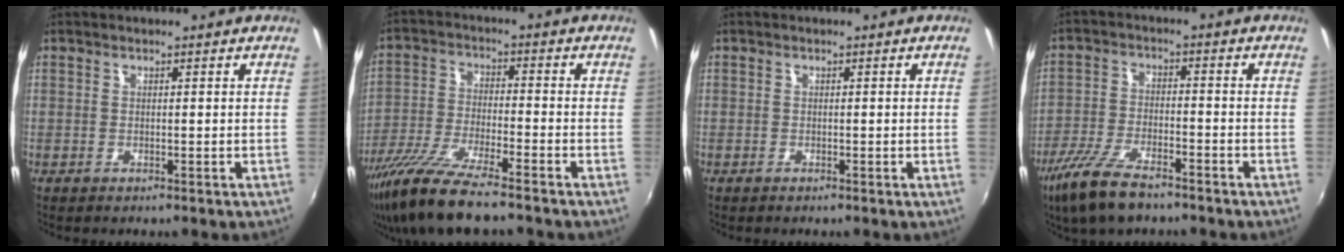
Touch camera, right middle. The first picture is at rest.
{"total": 13.4, "force": [-10.6, 1.4, 8.1], "torque": [-0.174, -0.034, -0.201]}
{"total": 0.9, "force": [0.0, -0.5, 0.7], "torque": [-0.004, -0.008, 0.001]}
{"total": 11.0, "force": [-8.0, 3.5, 6.7], "torque": [-0.155, -0.024, -0.153]}